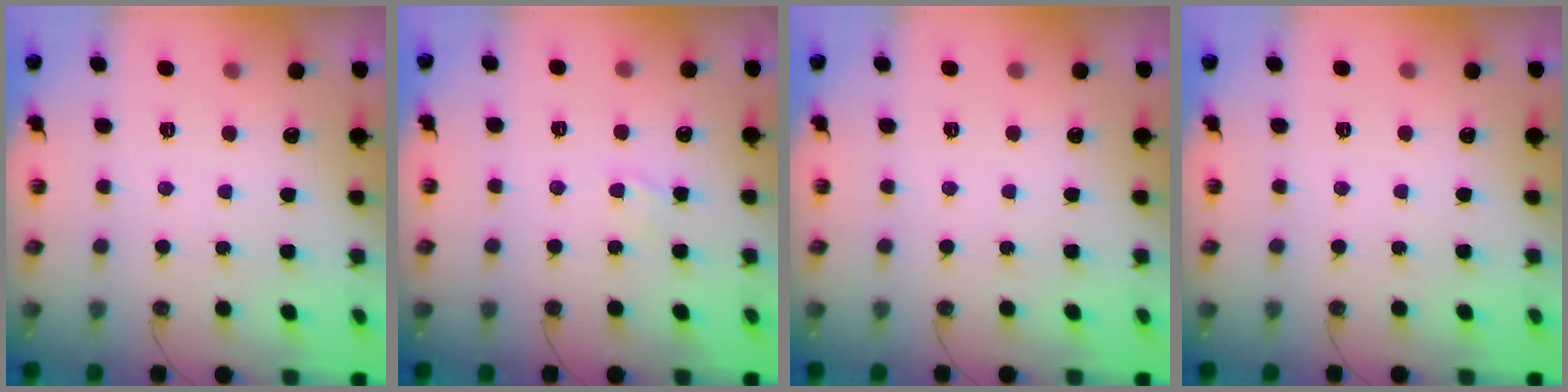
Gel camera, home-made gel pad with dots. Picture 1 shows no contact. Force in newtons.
{"total": 2.8, "press": 2.8, "slide": 0.4}
{"total": 0.0}
{"total": 0.0}